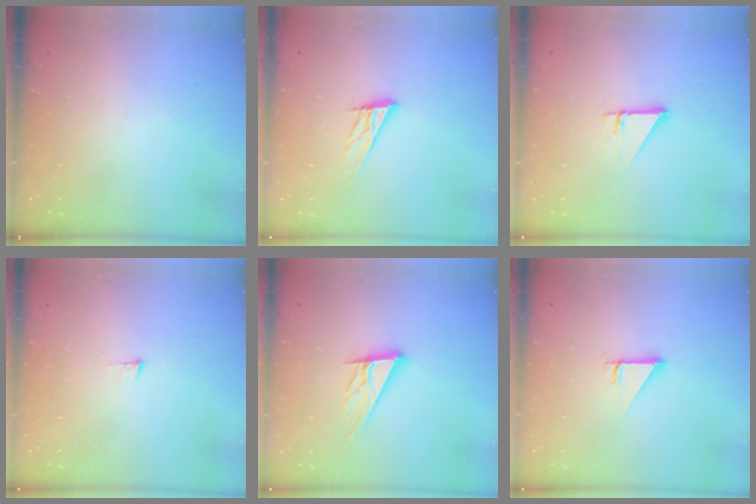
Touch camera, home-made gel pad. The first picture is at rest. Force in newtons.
{"total": 11.0, "press": 10.7, "slide": 2.6}
{"total": 2.7, "press": 2.7, "slide": 0.2}
{"total": 4.5, "press": 4.5, "slide": 0.3}
{"total": 13.0, "press": 12.7, "slide": 2.8}
{"total": 2.5, "press": 2.5, "slide": 0.1}